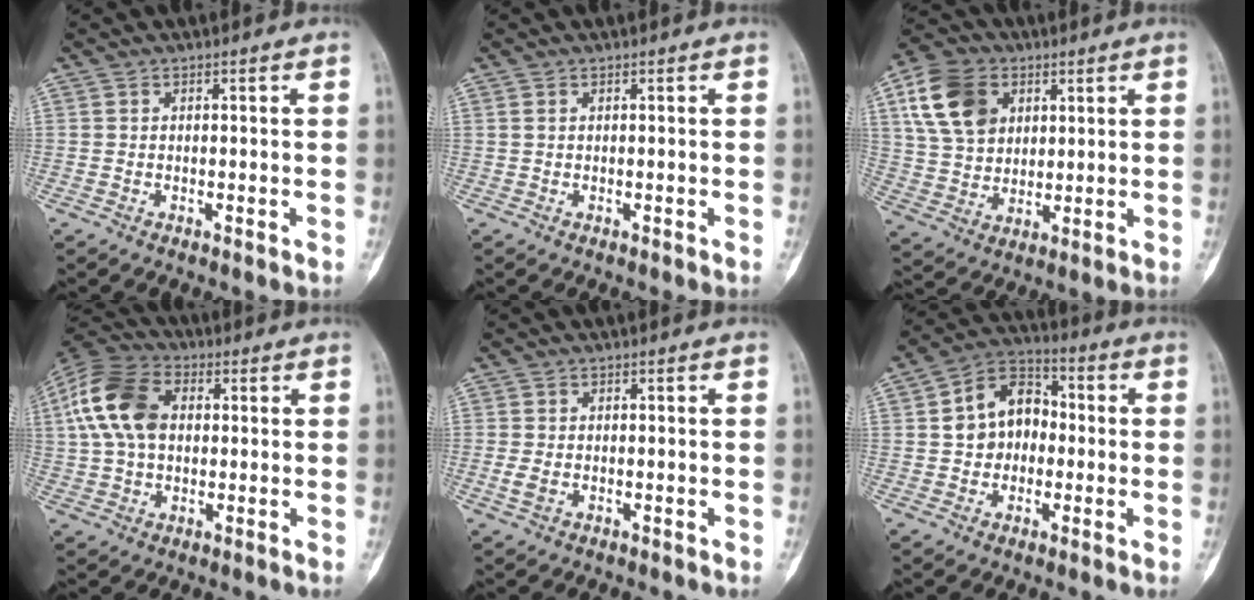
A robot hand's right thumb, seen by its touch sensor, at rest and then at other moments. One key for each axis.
{"total": 0.0}
{"total": 13.8, "fx": 5.1, "fy": 10.4, "fz": 7.6, "tx": -0.123, "ty": -0.003, "tz": 0.093}
{"total": 14.3, "fx": 2.5, "fy": 9.6, "fz": 10.3, "tx": -0.198, "ty": 0.021, "tz": 0.037}
{"total": 2.3, "fx": -0.5, "fy": 1.6, "fz": 1.6, "tx": -0.038, "ty": 0.000, "tz": -0.012}
{"total": 10.9, "fx": 0.3, "fy": 8.6, "fz": 6.8, "tx": -0.074, "ty": 0.033, "tz": -0.006}